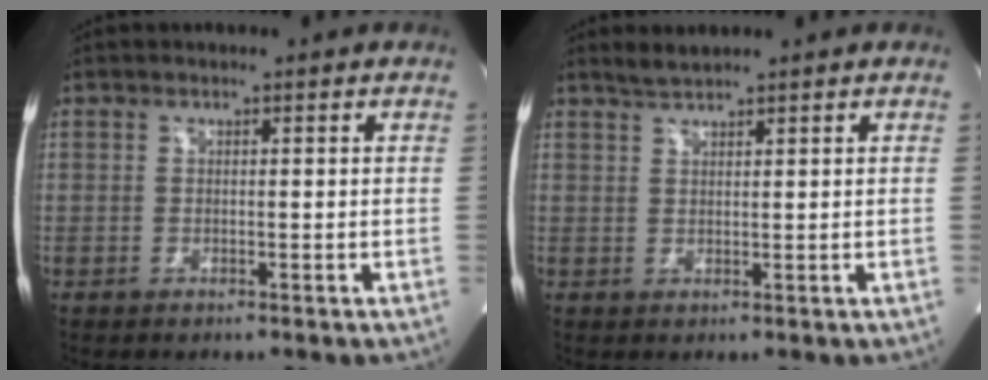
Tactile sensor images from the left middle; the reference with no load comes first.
{"total": 1.9, "force": [1.8, -0.1, 0.6], "torque": [-0.014, 0.007, 0.039]}